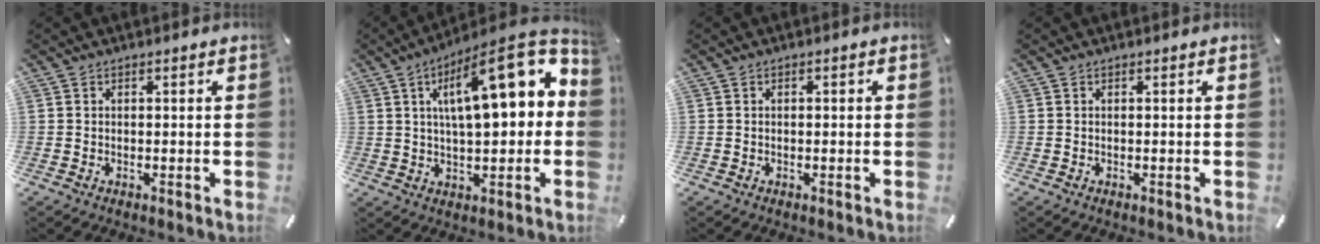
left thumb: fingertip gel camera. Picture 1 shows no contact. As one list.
[{"total": 19.2, "force": [6.1, 7.1, 16.8], "torque": [-0.239, -0.036, 0.091]}, {"total": 0.6, "force": [-0.2, 0.3, 0.5], "torque": [-0.009, 0.000, -0.004]}, {"total": 0.0}]